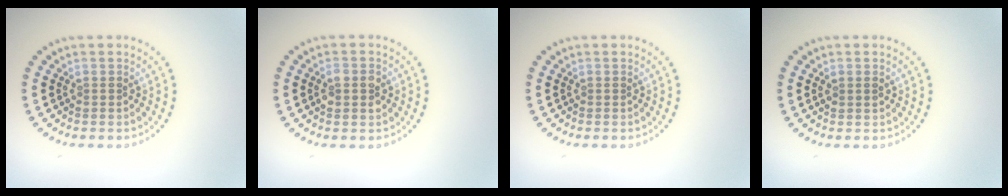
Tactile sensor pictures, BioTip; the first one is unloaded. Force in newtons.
{"total": 2.3, "press": 2.3, "slide": 0.2}
{"total": 0.0}
{"total": 0.9, "press": 0.8, "slide": 0.2}